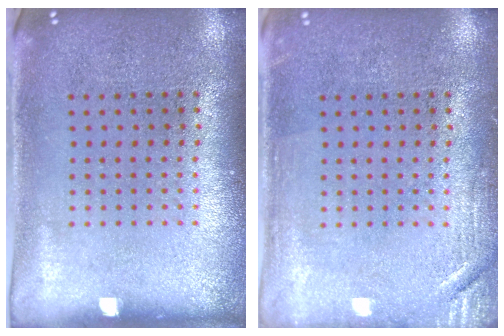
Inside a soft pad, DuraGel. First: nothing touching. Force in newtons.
{"total": 1.8, "press": 1.8, "slide": 0.3}